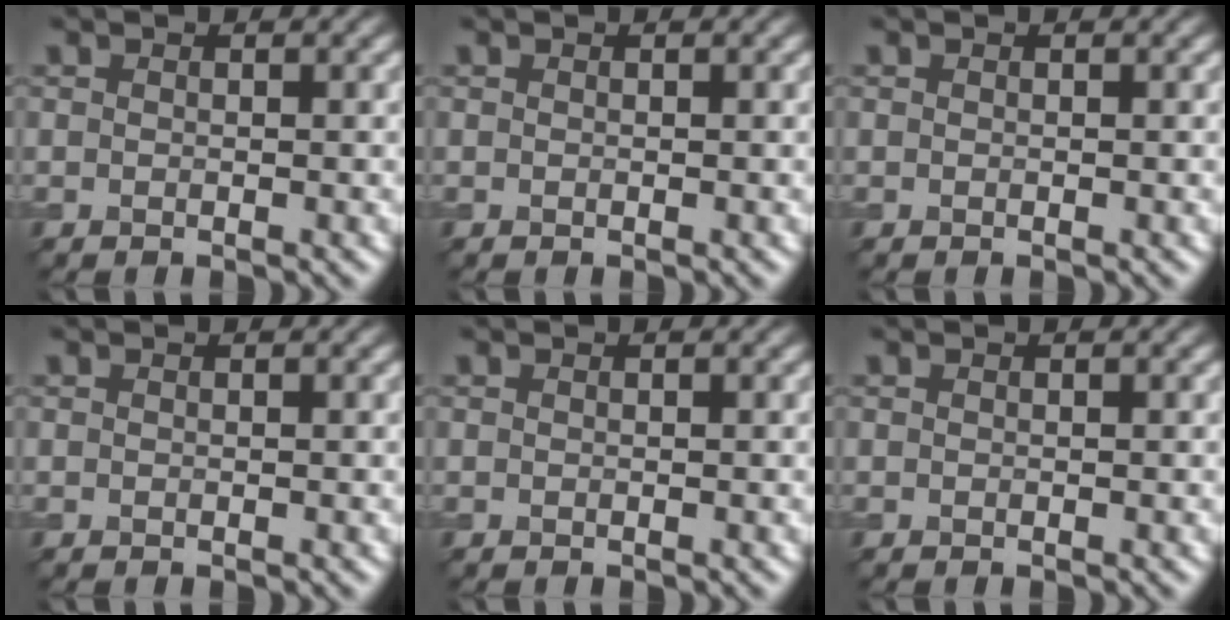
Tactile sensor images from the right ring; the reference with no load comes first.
{"total": 0.0}
{"total": 0.0}
{"total": 0.0}
{"total": 0.0}
{"total": 0.0}